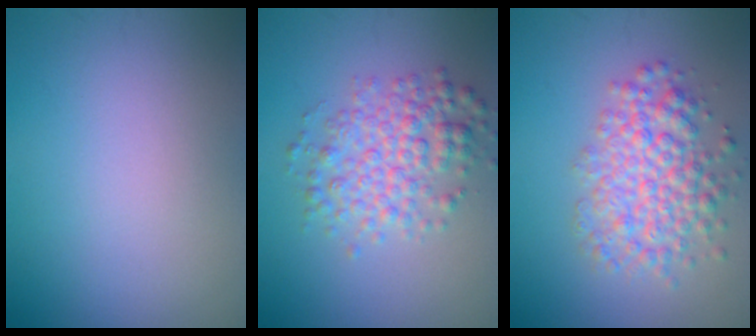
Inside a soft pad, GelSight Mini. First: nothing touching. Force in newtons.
{"total": 4.4, "press": 4.4, "slide": 0.1}
{"total": 5.1, "press": 5.1, "slide": 0.2}